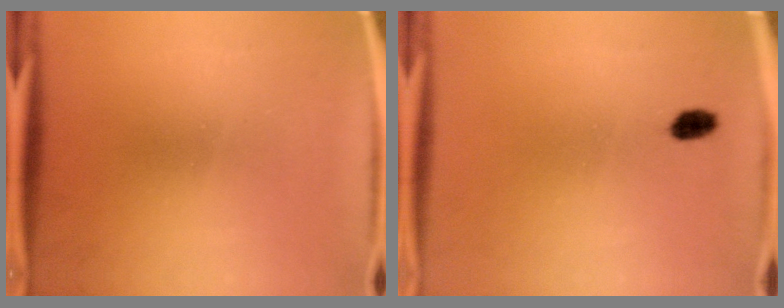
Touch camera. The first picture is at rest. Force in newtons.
{"total": 2.1}